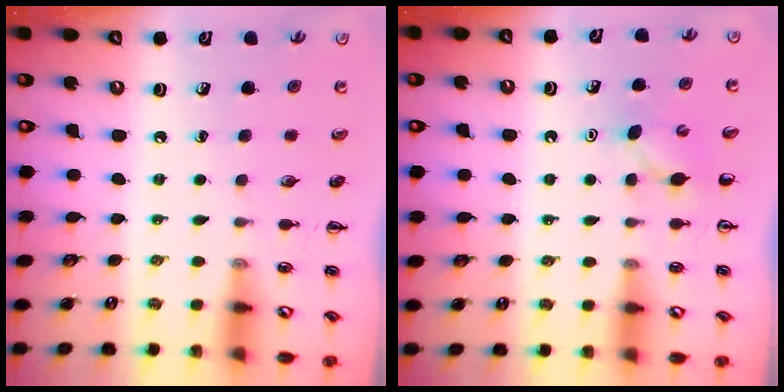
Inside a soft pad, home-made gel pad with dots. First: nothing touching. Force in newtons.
{"total": 4.0, "press": 3.8, "slide": 1.1}